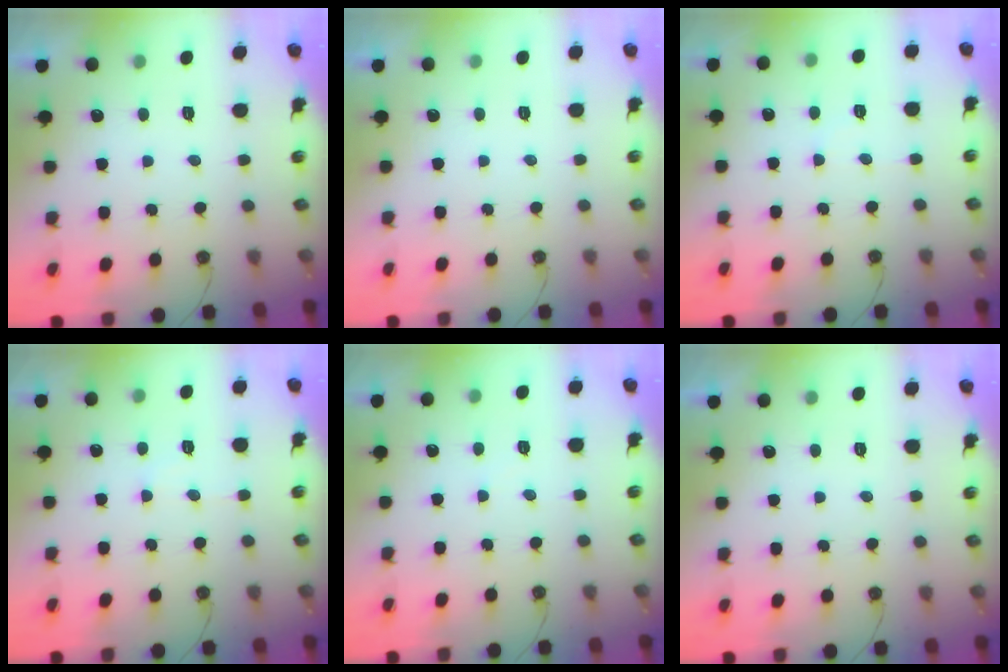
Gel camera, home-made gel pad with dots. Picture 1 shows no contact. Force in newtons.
{"total": 0.0}
{"total": 4.8, "press": 4.8, "slide": 0.6}
{"total": 6.2, "press": 6.1, "slide": 1.0}
{"total": 1.9, "press": 1.9, "slide": 0.3}
{"total": 0.0}